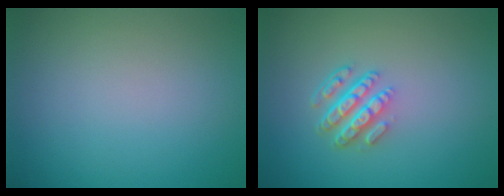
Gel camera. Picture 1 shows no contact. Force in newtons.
{"total": 4.1, "press": 2.9, "slide": 2.9}